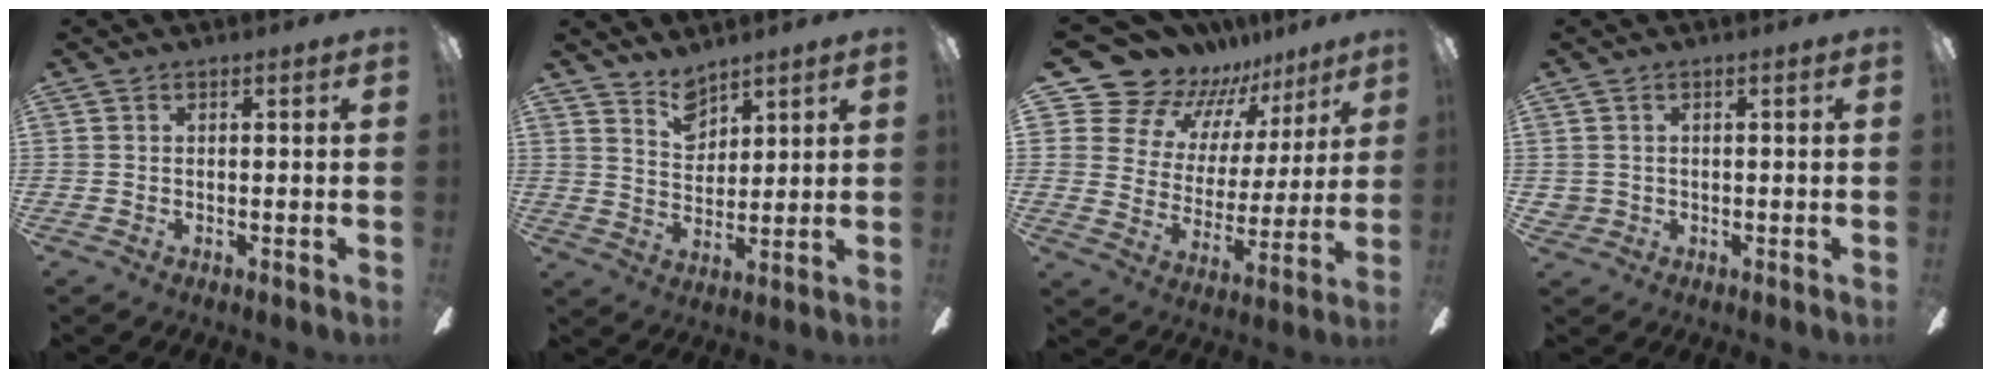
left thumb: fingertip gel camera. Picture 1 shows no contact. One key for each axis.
{"total": 6.4, "fx": 5.5, "fy": 3.1, "fz": 1.3, "tx": -0.019, "ty": -0.030, "tz": 0.102}
{"total": 15.1, "fx": 13.0, "fy": 7.5, "fz": 1.8, "tx": -0.072, "ty": -0.112, "tz": 0.245}
{"total": 1.3, "fx": 0.4, "fy": 1.2, "fz": 0.3, "tx": -0.010, "ty": 0.002, "tz": 0.004}